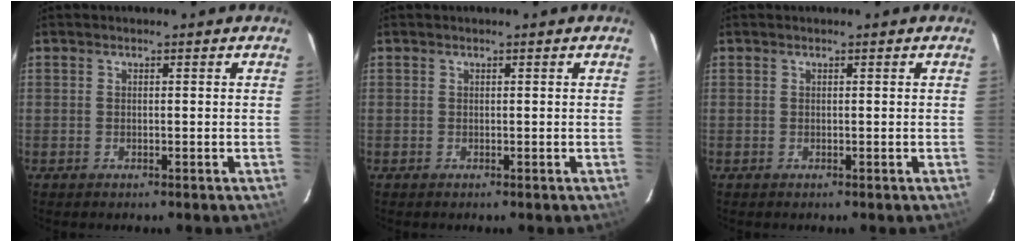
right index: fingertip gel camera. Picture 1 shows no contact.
{"total": 0.0}
{"total": 0.0}